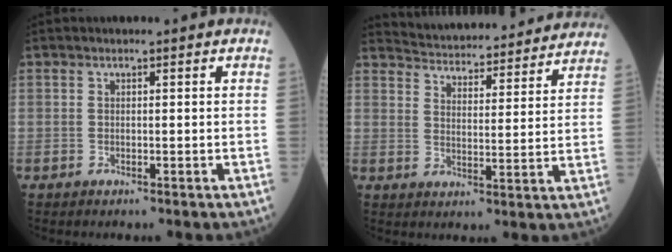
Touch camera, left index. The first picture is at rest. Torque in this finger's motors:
{"motor_torque": [-0.14, -1.01, 0.21, 0.02]}